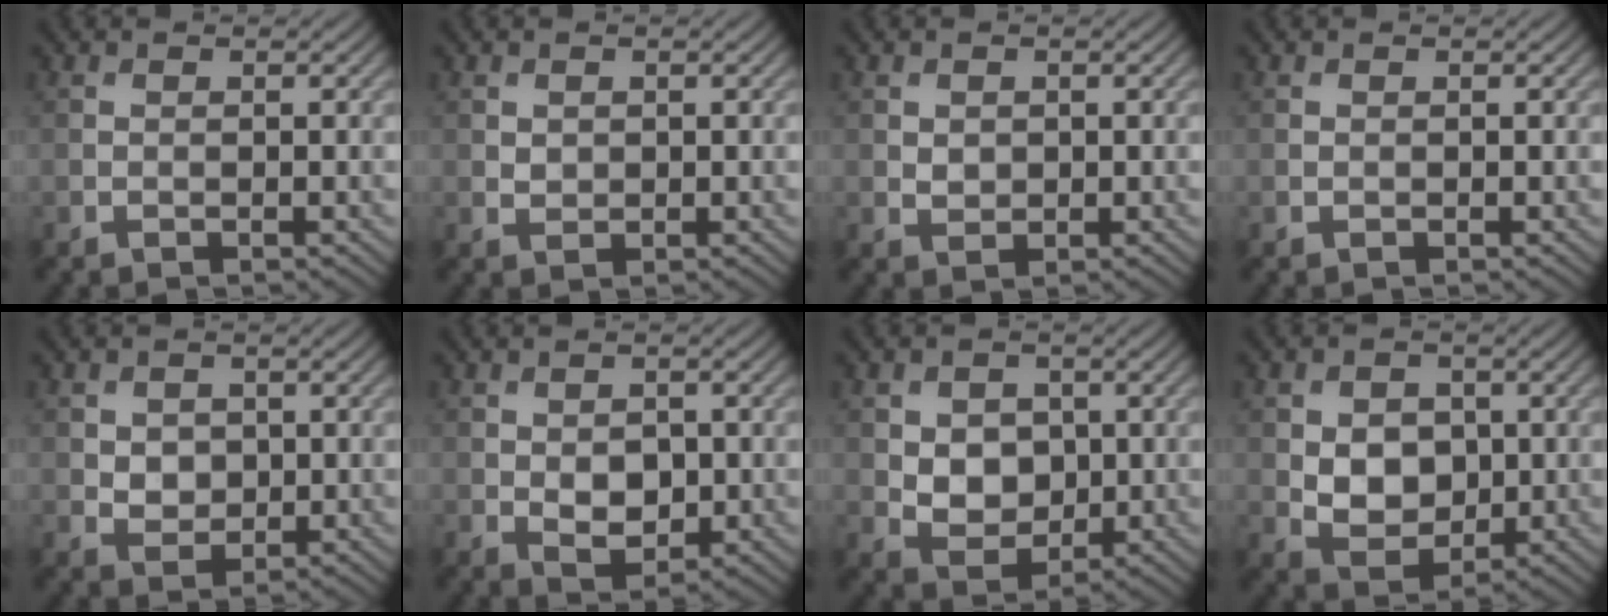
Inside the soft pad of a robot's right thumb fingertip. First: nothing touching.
{"total": 1.0, "force": [0.4, 0.8, 0.3], "torque": [-0.011, -0.004, 0.011]}
{"total": 1.3, "force": [0.4, 1.1, 0.6], "torque": [-0.016, -0.004, 0.010]}
{"total": 0.0}
{"total": 2.7, "force": [0.4, 2.3, 1.4], "torque": [-0.035, -0.005, 0.005]}
{"total": 3.9, "force": [-0.3, 2.6, 2.8], "torque": [-0.052, -0.008, -0.002]}
{"total": 5.0, "force": [0.4, 4.1, 2.8], "torque": [-0.063, -0.006, 0.005]}
{"total": 5.7, "force": [0.2, 4.4, 3.5], "torque": [-0.075, -0.007, 0.002]}